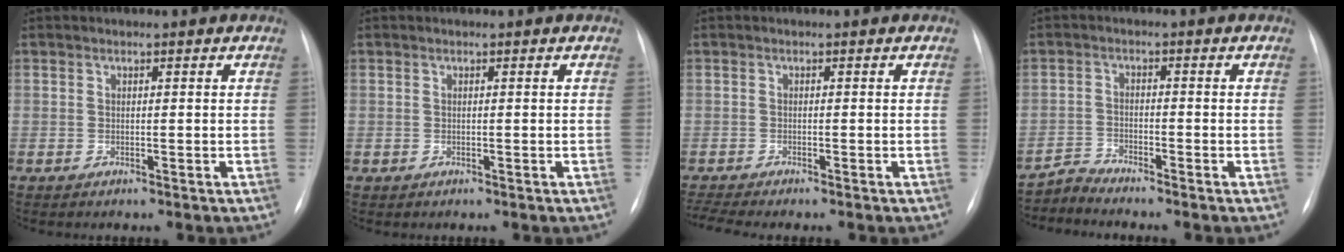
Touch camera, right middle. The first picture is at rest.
{"total": 0.0}
{"total": 3.2, "force": [-2.8, -0.4, 1.4], "torque": [-0.036, -0.008, -0.047]}
{"total": 2.8, "force": [-2.6, -0.6, -0.9], "torque": [0.016, -0.020, -0.052]}